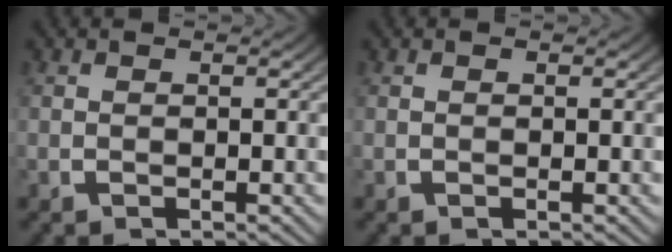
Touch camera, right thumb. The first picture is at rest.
{"total": 0.0}